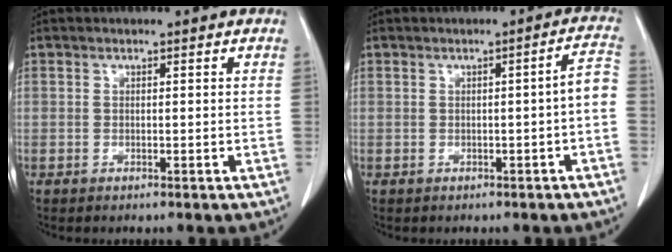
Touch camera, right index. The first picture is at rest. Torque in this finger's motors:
{"motor_torque": [0.44, -0.36, 0.13, 0.05]}